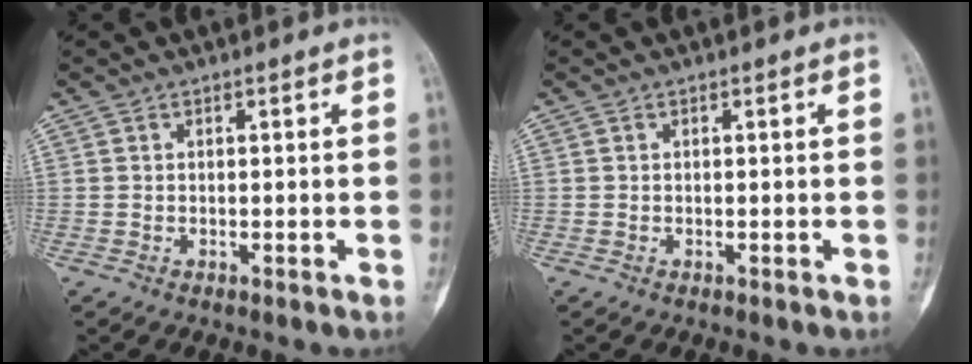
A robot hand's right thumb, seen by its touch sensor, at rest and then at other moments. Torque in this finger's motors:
{"motor_torque": [-0.02, -0.01, -0.08, -0.15, 0.00]}